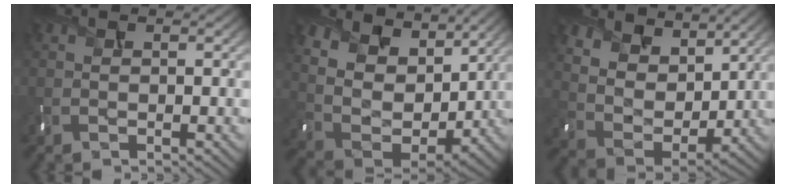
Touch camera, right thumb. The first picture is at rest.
{"total": 13.1, "force": [8.3, 7.8, 6.5], "torque": [-0.199, 0.028, 0.136]}
{"total": 10.8, "force": [7.4, 6.2, 4.7], "torque": [-0.150, -0.021, 0.148]}